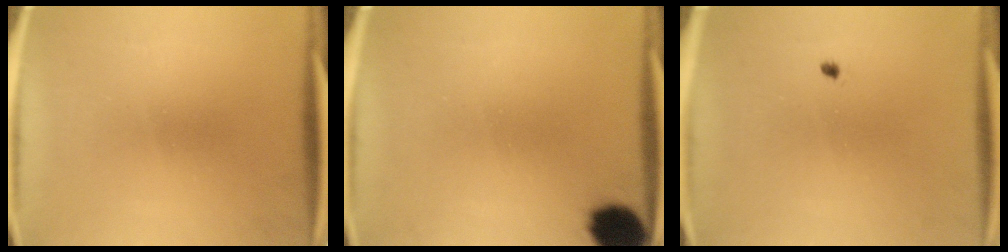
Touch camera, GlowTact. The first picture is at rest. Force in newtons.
{"total": 10.3}
{"total": 0.6}